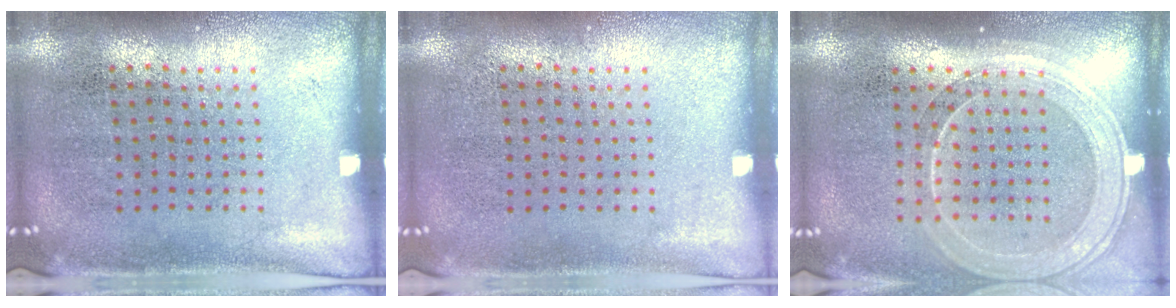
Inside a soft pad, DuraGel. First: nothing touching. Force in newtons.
{"total": 0.0}
{"total": 1.9, "press": 1.7, "slide": 0.8}